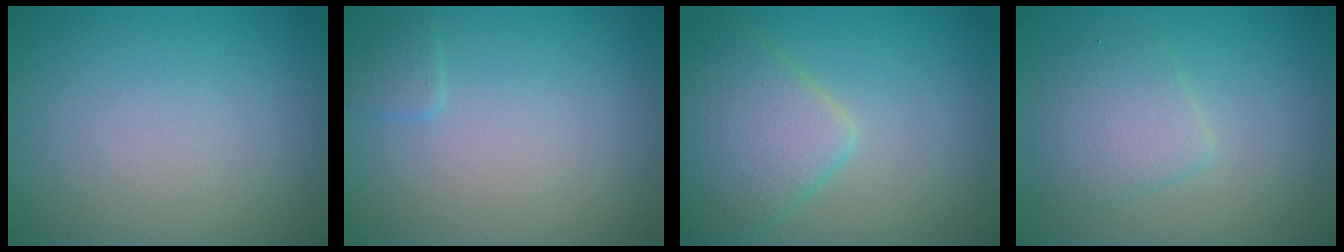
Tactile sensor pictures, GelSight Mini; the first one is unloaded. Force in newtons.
{"total": 0.9, "press": 0.9, "slide": 0.1}
{"total": 5.7, "press": 5.7, "slide": 0.3}
{"total": 3.4, "press": 3.4, "slide": 0.1}